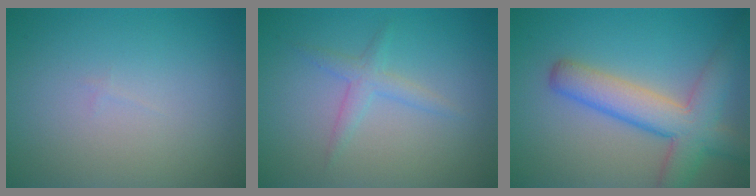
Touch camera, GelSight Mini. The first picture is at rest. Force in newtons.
{"total": 1.8, "press": 1.8, "slide": 0.1}
{"total": 6.5, "press": 6.5, "slide": 0.3}